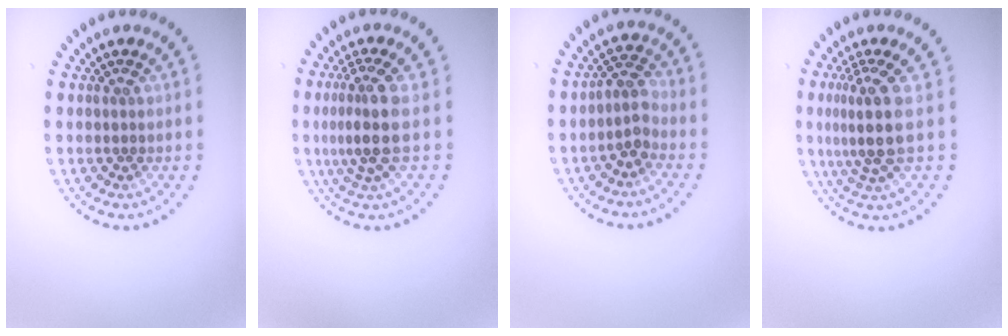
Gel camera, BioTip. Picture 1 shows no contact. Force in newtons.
{"total": 3.6, "press": 3.1, "slide": 1.9}
{"total": 2.4, "press": 1.9, "slide": 1.5}
{"total": 3.9, "press": 3.0, "slide": 2.6}